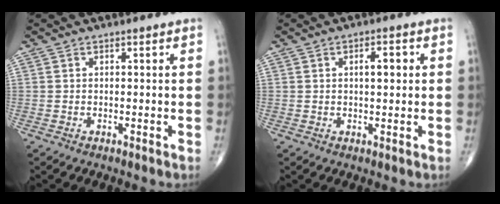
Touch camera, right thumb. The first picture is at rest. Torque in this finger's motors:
{"motor_torque": [0.22, 1.32, 0.44, 0.05, 0.00]}